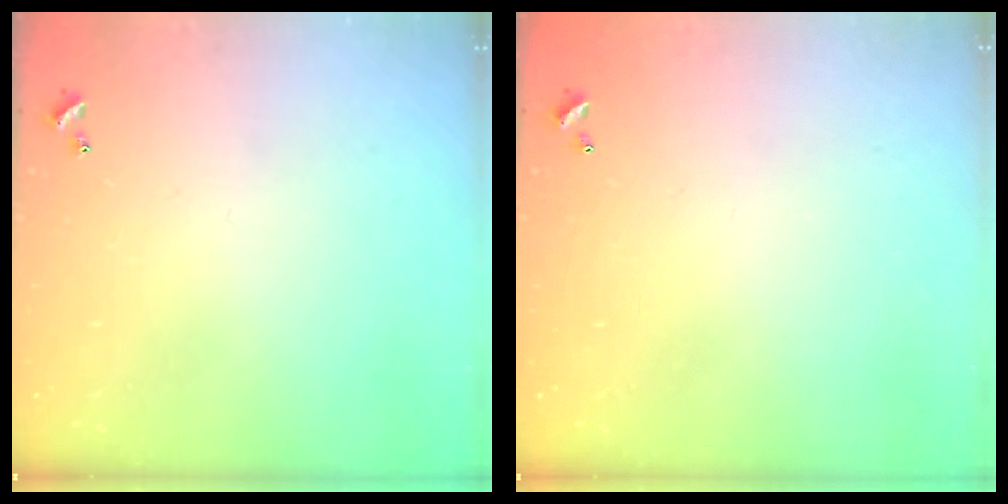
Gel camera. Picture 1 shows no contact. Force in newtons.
{"total": 2.9, "press": 2.9, "slide": 0.1}